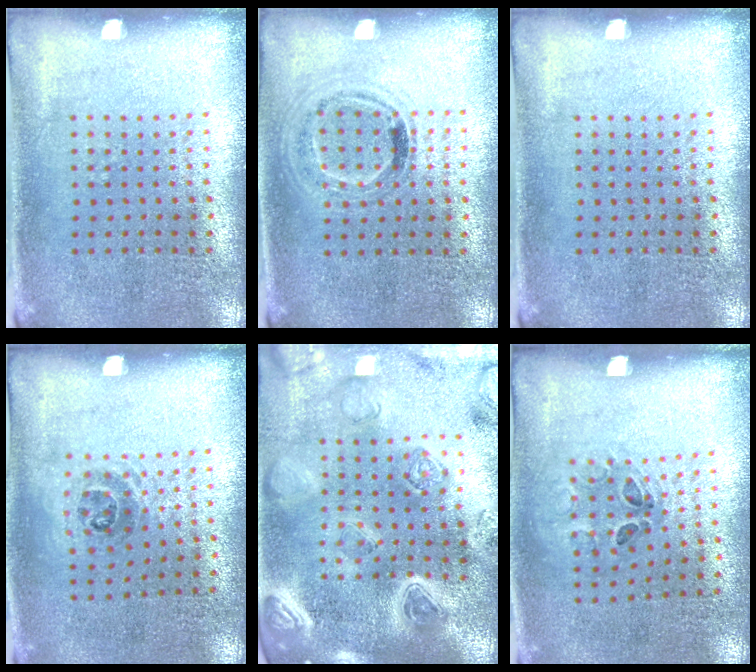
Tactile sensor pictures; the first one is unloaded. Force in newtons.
{"total": 0.9, "press": 0.9, "slide": 0.3}
{"total": 0.0}
{"total": 1.0, "press": 0.6, "slide": 0.7}
{"total": 4.5, "press": 4.0, "slide": 2.2}
{"total": 1.2, "press": 0.7, "slide": 1.0}